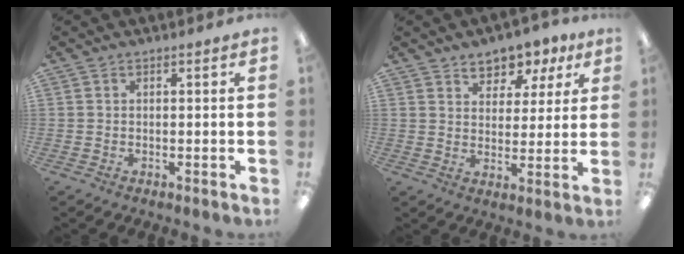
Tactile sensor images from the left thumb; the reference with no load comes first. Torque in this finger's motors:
{"motor_torque": [0.07, 0.18, -0.07, -0.03, 0.04]}